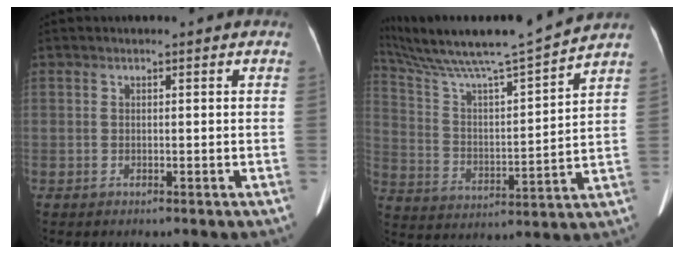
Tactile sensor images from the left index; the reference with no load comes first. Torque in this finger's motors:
{"motor_torque": [-0.32, -1.82, 0.02, 0.08]}